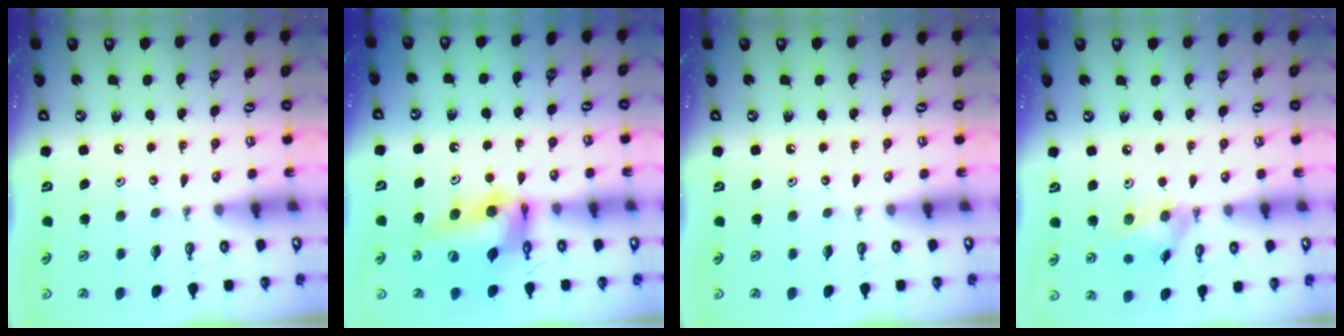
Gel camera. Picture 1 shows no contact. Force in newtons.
{"total": 14.2, "press": 14.1, "slide": 1.6}
{"total": 0.0}
{"total": 10.5, "press": 10.2, "slide": 2.3}